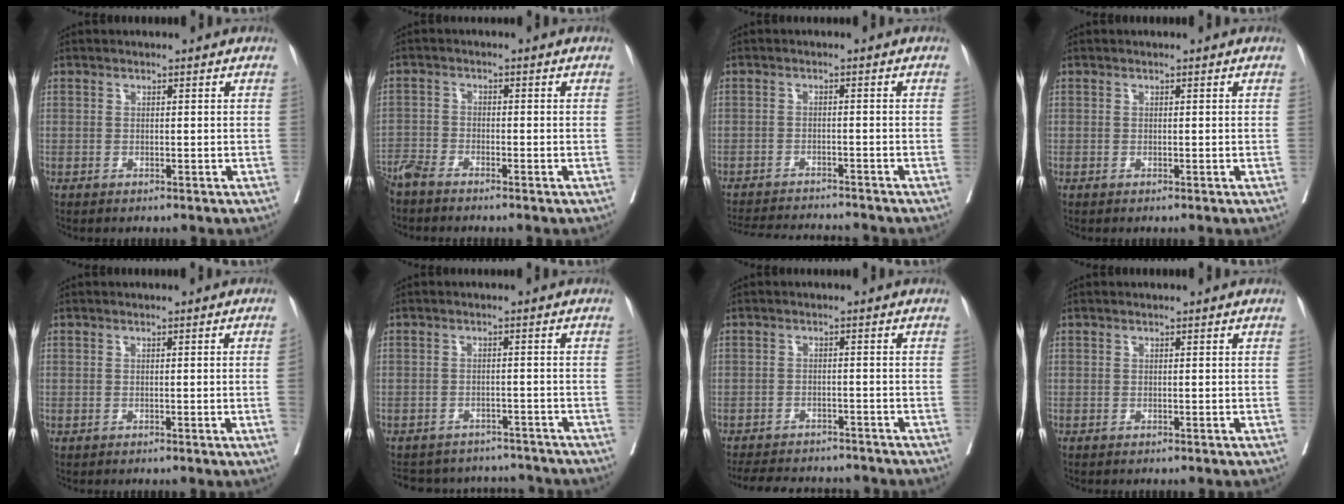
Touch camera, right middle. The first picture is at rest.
{"total": 3.8, "force": [-3.6, 0.3, 1.4], "torque": [-0.022, -0.011, -0.073]}
{"total": 10.5, "force": [-10.1, 0.9, 2.8], "torque": [-0.042, -0.004, -0.145]}
{"total": 0.0}
{"total": 1.5, "force": [0.0, -0.8, 1.3], "torque": [-0.018, 0.001, 0.001]}
{"total": 10.7, "force": [-10.0, 3.6, 1.1], "torque": [-0.020, 0.020, -0.122]}
{"total": 11.4, "force": [-10.2, 3.8, 3.3], "torque": [-0.059, 0.004, -0.134]}
{"total": 0.0}